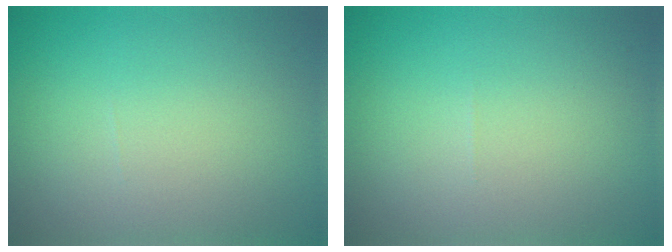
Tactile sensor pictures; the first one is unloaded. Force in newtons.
{"total": 0.0}